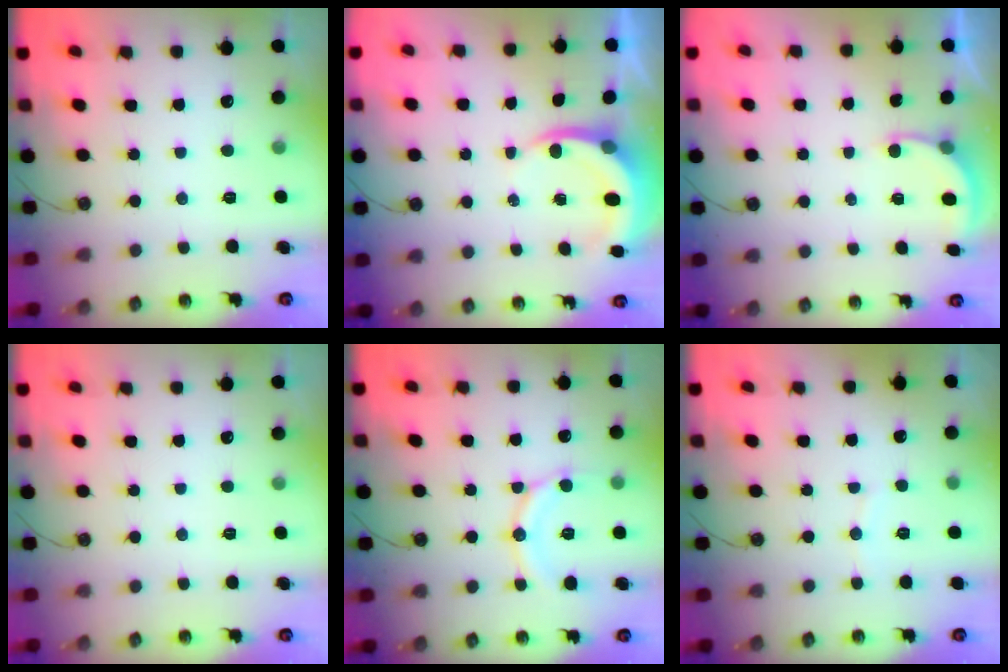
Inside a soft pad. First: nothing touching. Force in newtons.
{"total": 4.9, "press": 4.9, "slide": 0.4}
{"total": 3.0, "press": 3.0, "slide": 0.3}
{"total": 0.0}
{"total": 12.7, "press": 12.6, "slide": 1.4}
{"total": 3.7, "press": 3.6, "slide": 0.4}